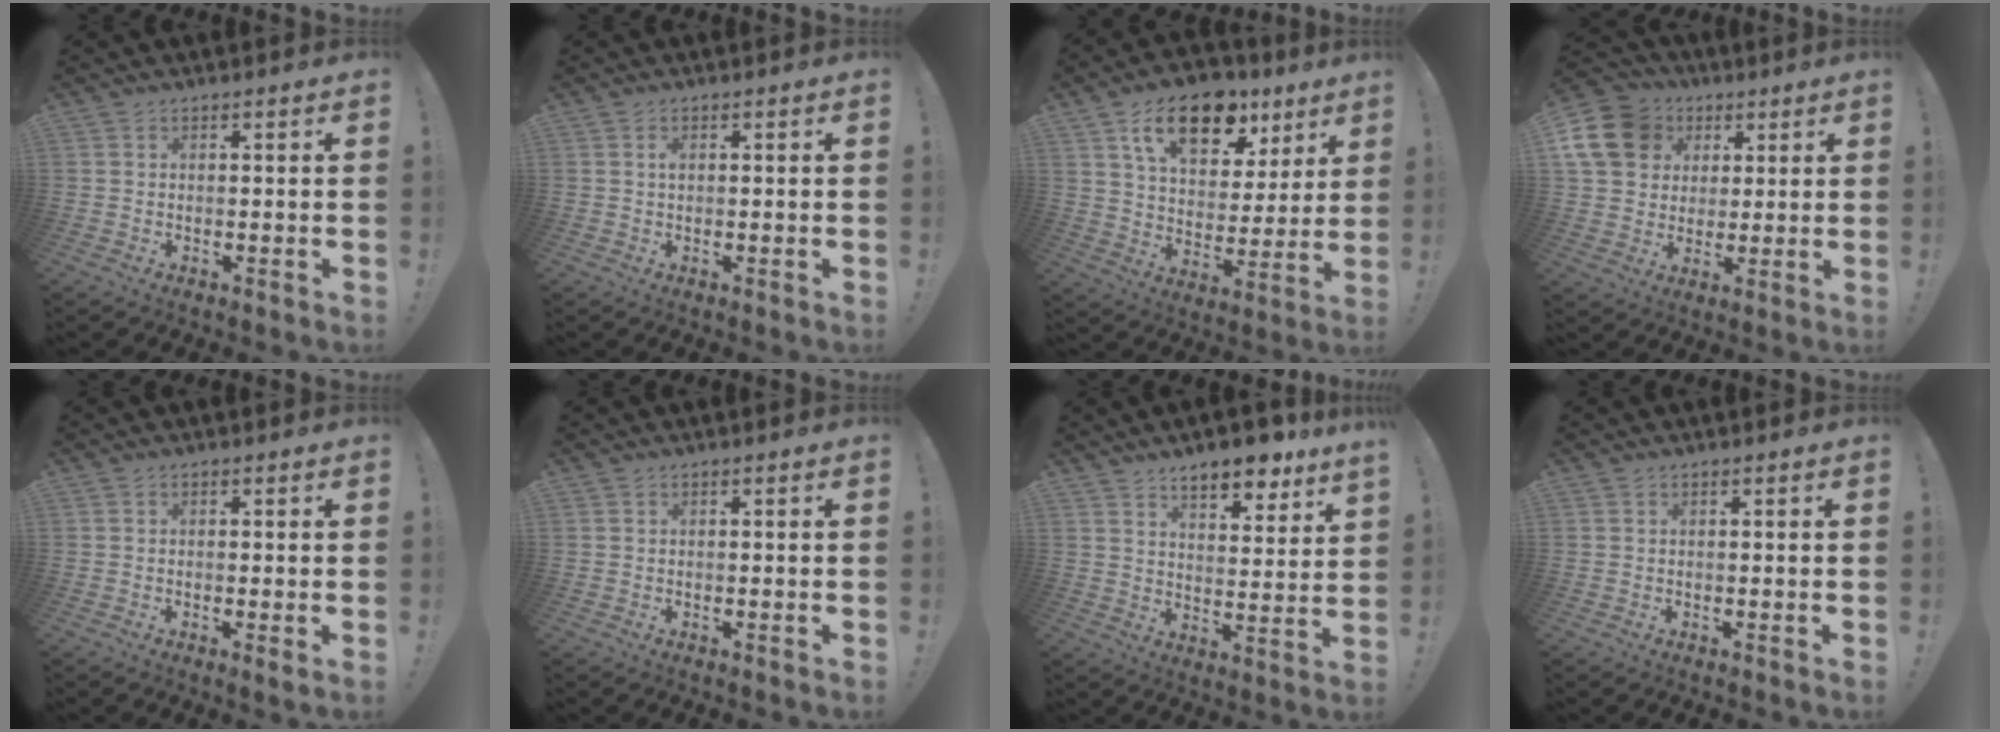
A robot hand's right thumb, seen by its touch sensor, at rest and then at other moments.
{"total": 1.0, "force": [0.1, 0.5, 0.9], "torque": [-0.015, 0.001, 0.001]}
{"total": 18.0, "force": [10.5, 9.8, 10.8], "torque": [-0.169, -0.050, 0.183]}
{"total": 16.5, "force": [5.5, 13.6, 7.6], "torque": [-0.124, -0.016, 0.116]}
{"total": 1.6, "force": [0.1, -0.1, 1.6], "torque": [-0.023, -0.003, 0.000]}
{"total": 0.0}
{"total": 9.4, "force": [7.8, 2.1, 4.9], "torque": [-0.072, -0.056, 0.134]}
{"total": 0.0}